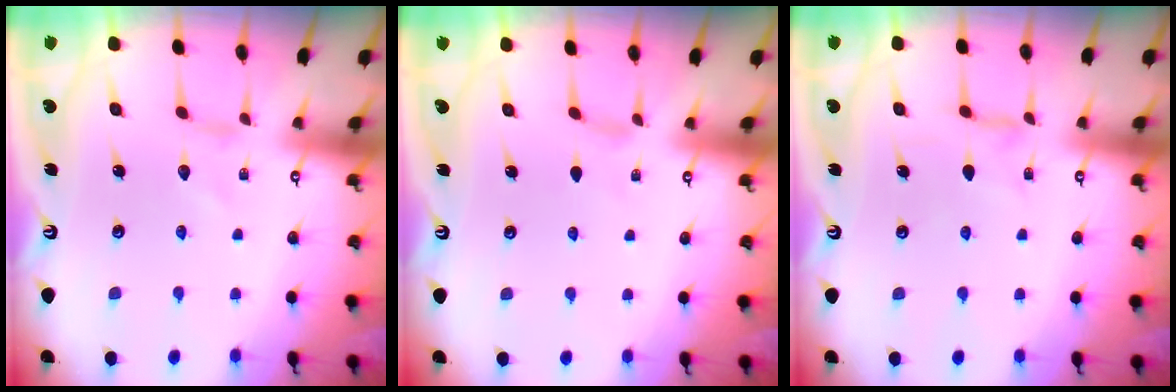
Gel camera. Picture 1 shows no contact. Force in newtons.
{"total": 0.0}
{"total": 2.5, "press": 2.4, "slide": 0.5}